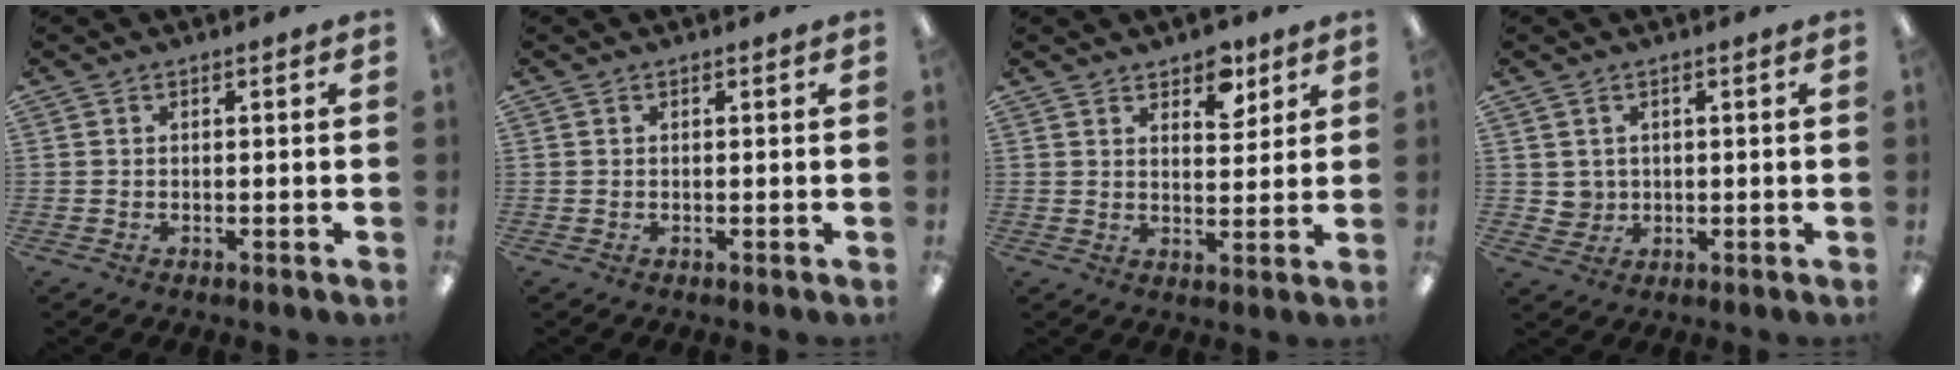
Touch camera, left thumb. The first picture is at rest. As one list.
[{"total": 0.0}, {"total": 6.5, "force": [5.0, 3.4, 2.6], "torque": [-0.016, -0.028, 0.083]}, {"total": 3.1, "force": [1.3, 2.8, 0.0], "torque": [-0.002, -0.001, 0.025]}]